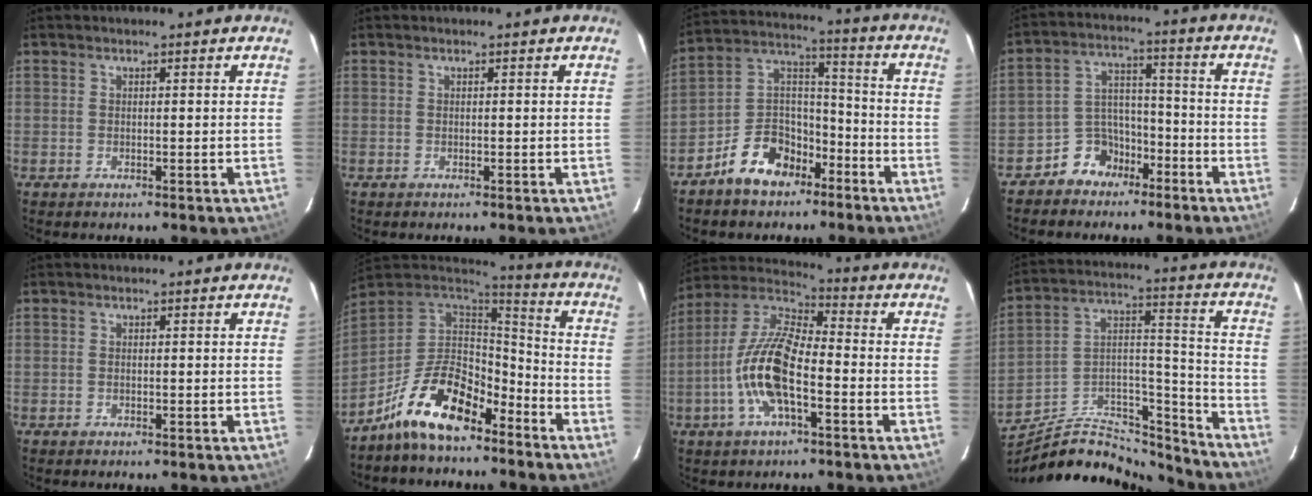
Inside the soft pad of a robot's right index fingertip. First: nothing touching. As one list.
[{"total": 0.0}, {"total": 12.0, "force": [-7.7, 7.4, 5.4], "torque": [-0.112, 0.056, -0.122]}, {"total": 8.1, "force": [-5.8, 5.6, 1.1], "torque": [-0.022, 0.042, -0.098]}, {"total": 0.0}, {"total": 16.4, "force": [-10.9, 7.2, 9.9], "torque": [-0.203, 0.011, -0.191]}, {"total": 14.3, "force": [-4.6, 5.1, 12.6], "torque": [-0.258, 0.001, -0.093]}, {"total": 21.3, "force": [-18.0, 8.0, 8.0], "torque": [-0.136, 0.060, -0.271]}]